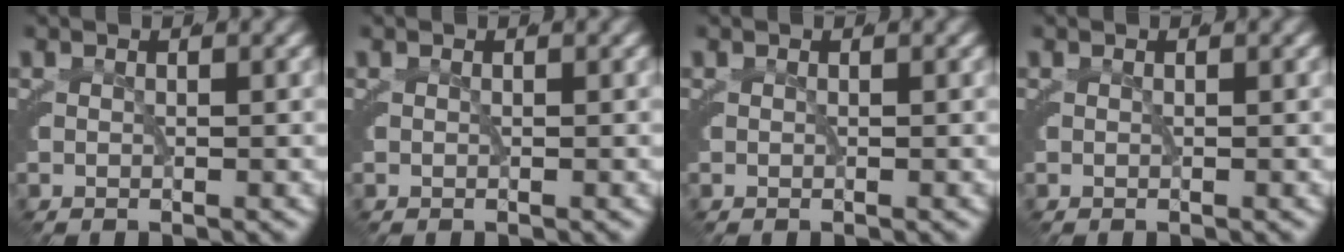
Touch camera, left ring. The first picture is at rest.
{"total": 0.0}
{"total": 0.0}
{"total": 0.0}